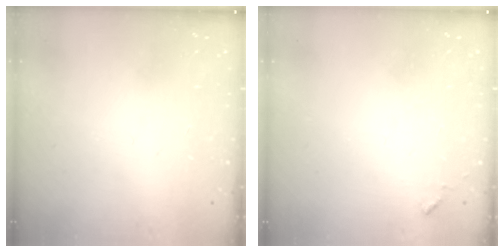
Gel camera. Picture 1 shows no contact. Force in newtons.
{"total": 5.8, "press": 5.7, "slide": 0.7}